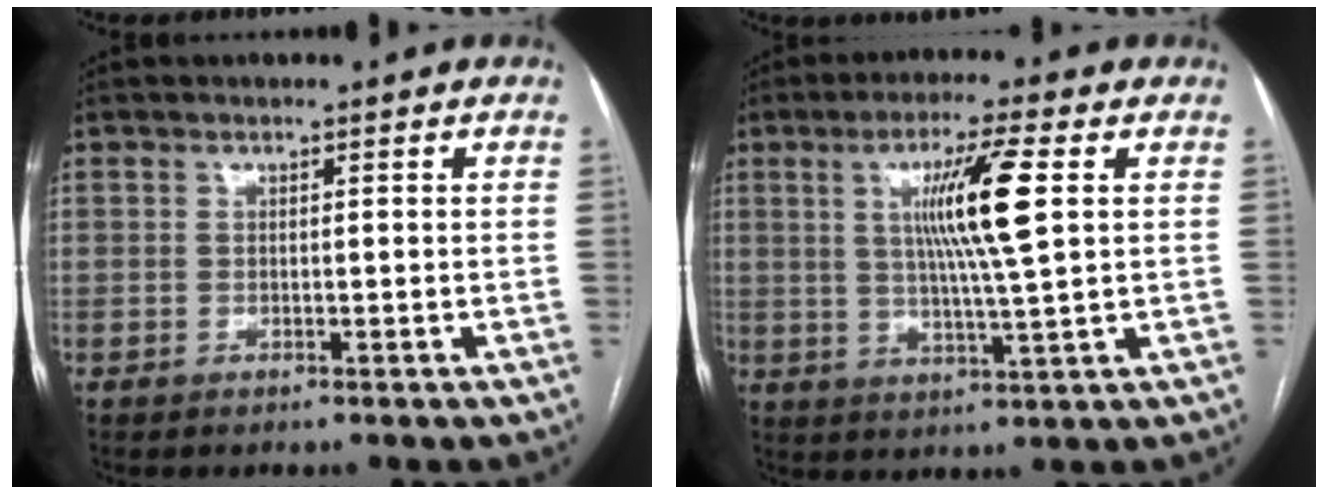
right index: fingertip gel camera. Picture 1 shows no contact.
{"total": 10.4, "force": [2.5, -0.6, 10.0], "torque": [-0.179, -0.001, 0.045]}